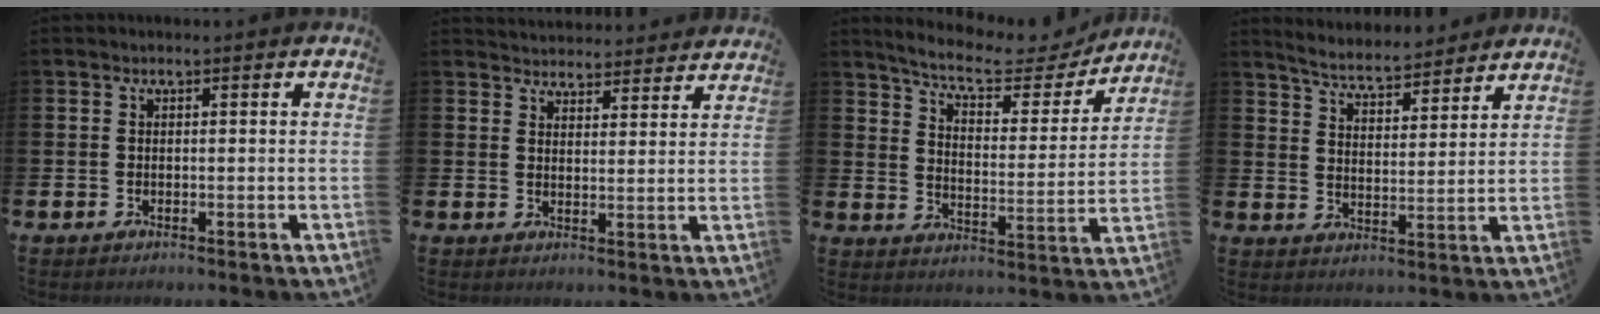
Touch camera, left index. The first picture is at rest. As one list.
[{"total": 4.4, "force": [4.3, 0.8, -0.3], "torque": [-0.003, -0.026, 0.079]}, {"total": 7.7, "force": [7.0, 1.7, 2.8], "torque": [-0.073, -0.050, 0.114]}, {"total": 5.6, "force": [5.5, 0.6, 0.7], "torque": [-0.042, -0.036, 0.095]}]